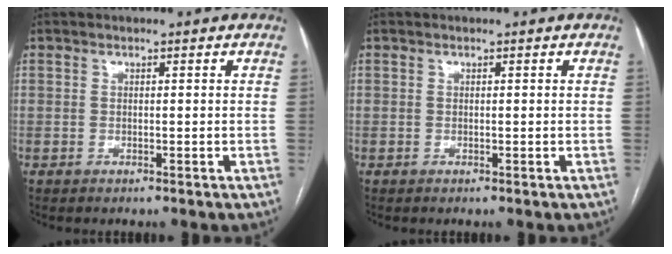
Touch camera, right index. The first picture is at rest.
{"total": 0.0}